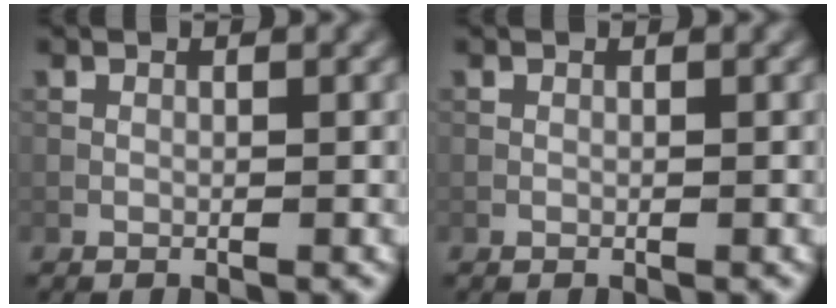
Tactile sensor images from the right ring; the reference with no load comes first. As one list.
[{"total": 0.0}]